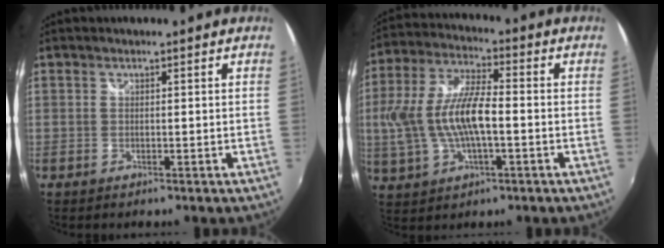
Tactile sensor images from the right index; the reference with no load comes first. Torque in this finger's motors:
{"motor_torque": [0.56, -0.05, 0.41, 0.21]}